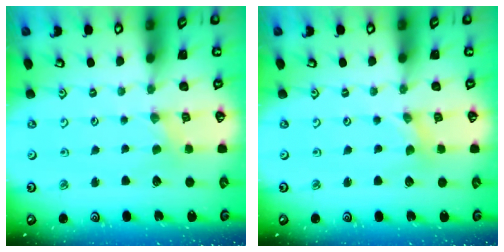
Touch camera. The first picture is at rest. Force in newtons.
{"total": 0.0}